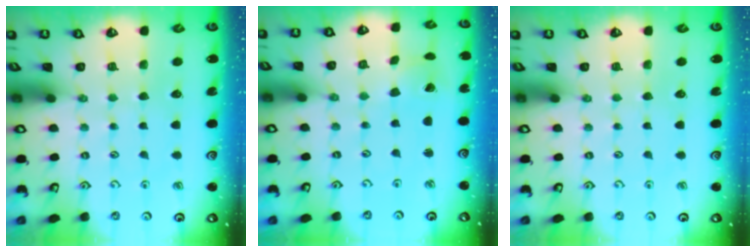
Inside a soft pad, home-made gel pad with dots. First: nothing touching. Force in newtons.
{"total": 2.2, "press": 2.2, "slide": 0.3}
{"total": 0.0}